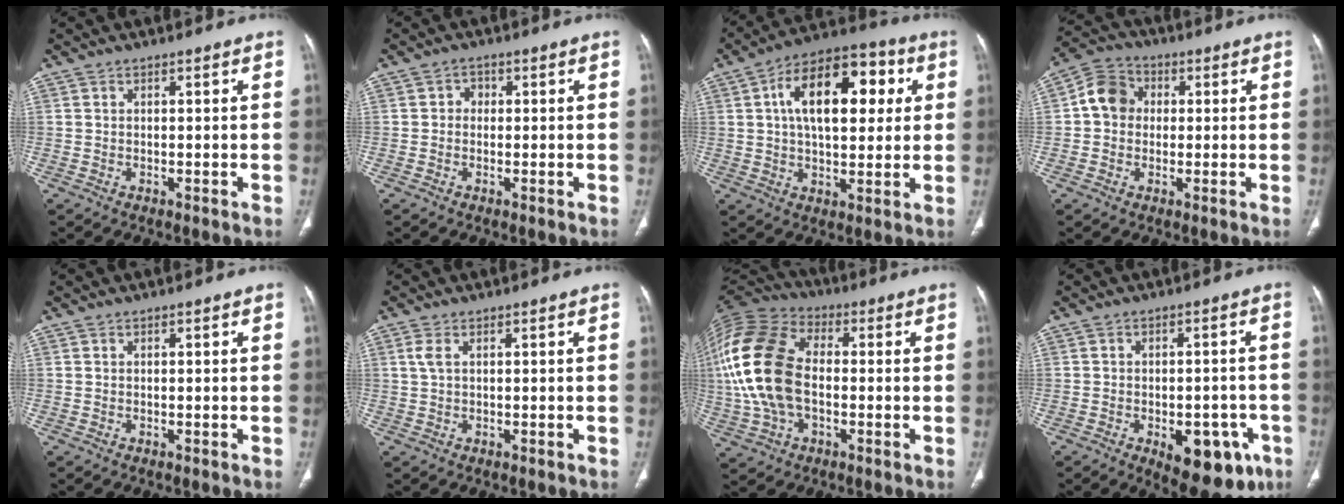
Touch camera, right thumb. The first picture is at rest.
{"total": 1.7, "force": [0.0, 1.5, 0.8], "torque": [0.002, 0.005, -0.008]}
{"total": 18.3, "force": [4.3, 9.9, 14.8], "torque": [-0.200, 0.019, 0.059]}
{"total": 7.5, "force": [0.6, 6.5, 3.7], "torque": [-0.053, 0.019, -0.002]}
{"total": 0.0}
{"total": 1.9, "force": [0.6, 0.8, 1.6], "torque": [-0.046, 0.011, 0.018]}
{"total": 20.1, "force": [-0.4, 12.6, 15.6], "torque": [-0.343, 0.021, -0.010]}
{"total": 10.5, "force": [-4.6, 5.6, 7.6], "torque": [-0.065, 0.012, -0.049]}